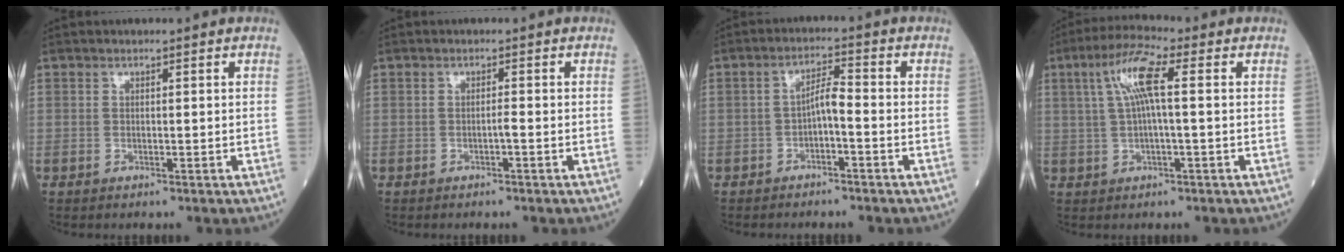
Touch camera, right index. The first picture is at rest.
{"total": 0.8, "force": [-0.4, -0.1, 0.6], "torque": [-0.009, 0.001, -0.008]}
{"total": 3.3, "force": [-1.3, 0.6, 3.0], "torque": [-0.052, 0.011, -0.022]}
{"total": 7.4, "force": [1.7, 0.8, 7.2], "torque": [-0.147, 0.022, 0.032]}